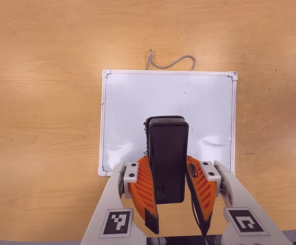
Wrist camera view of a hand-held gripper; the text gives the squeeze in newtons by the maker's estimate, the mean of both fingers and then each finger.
{"total": 5.6, "left": 4.9, "right": 6.3}